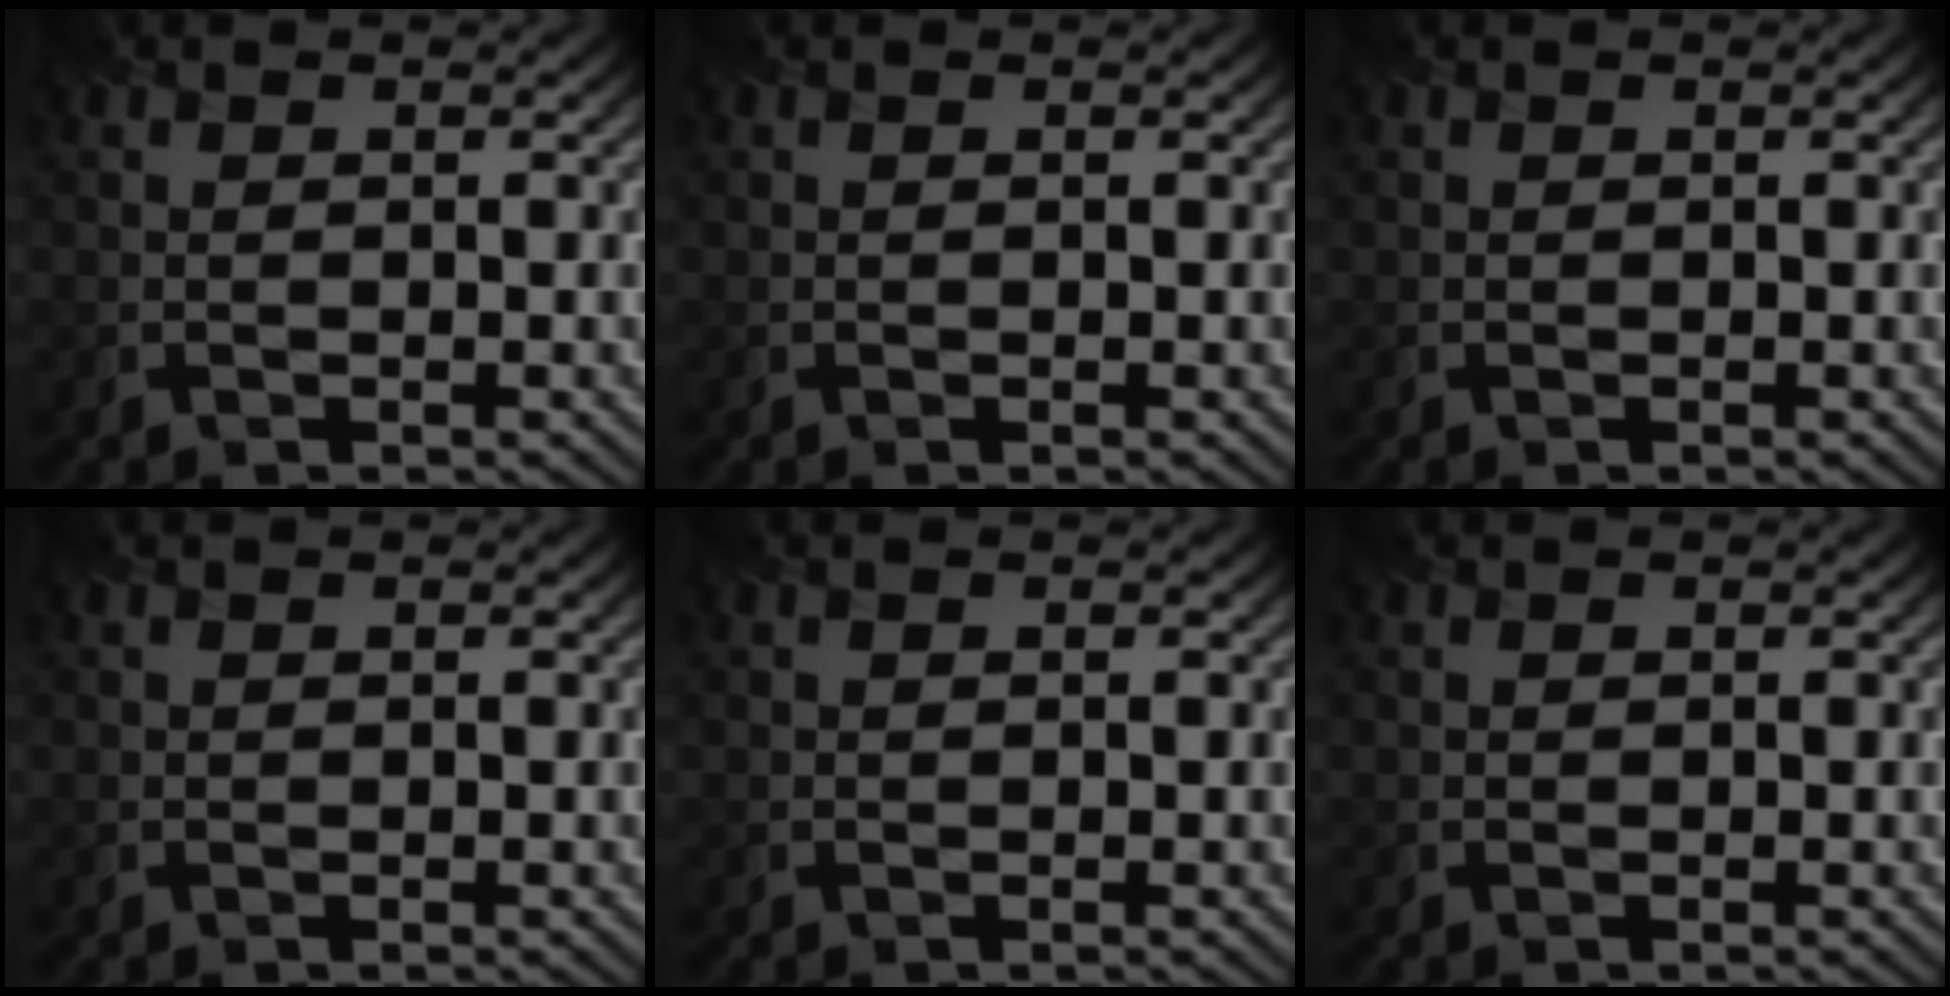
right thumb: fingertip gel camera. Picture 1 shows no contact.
{"total": 0.0}
{"total": 0.0}
{"total": 0.0}
{"total": 0.0}
{"total": 0.0}